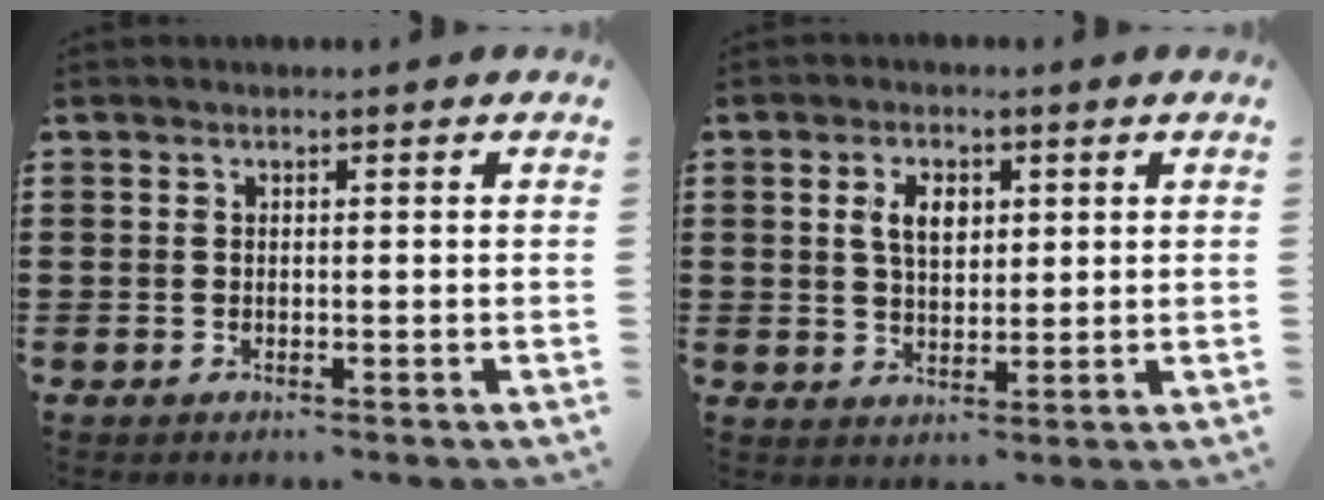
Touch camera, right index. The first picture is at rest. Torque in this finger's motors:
{"motor_torque": [0.90, 0.74, 0.44, 0.11]}